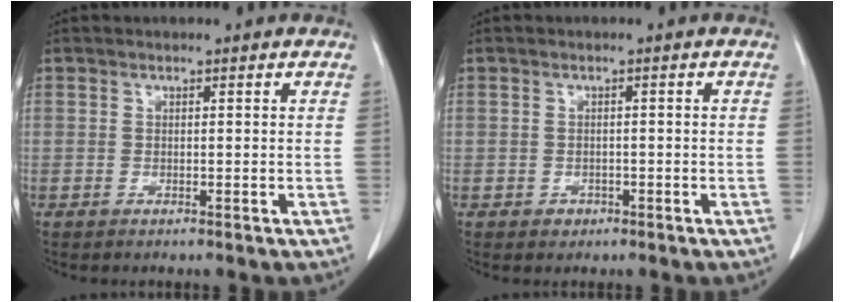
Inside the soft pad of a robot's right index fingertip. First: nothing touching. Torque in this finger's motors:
{"motor_torque": [-0.12, -0.06, -0.05, -0.05]}